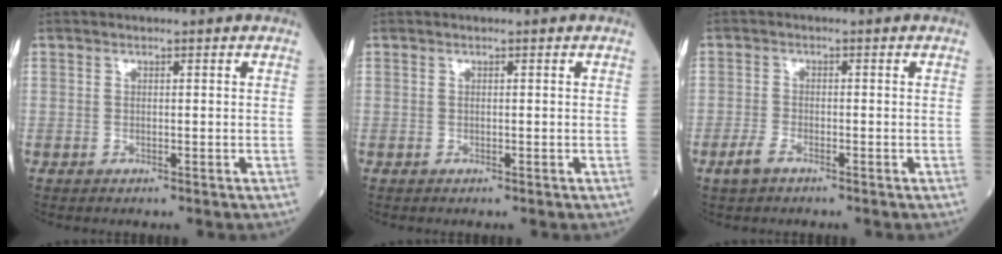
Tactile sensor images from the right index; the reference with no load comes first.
{"total": 0.0}
{"total": 2.6, "force": [-1.8, 0.9, 1.6], "torque": [-0.039, -0.001, -0.035]}